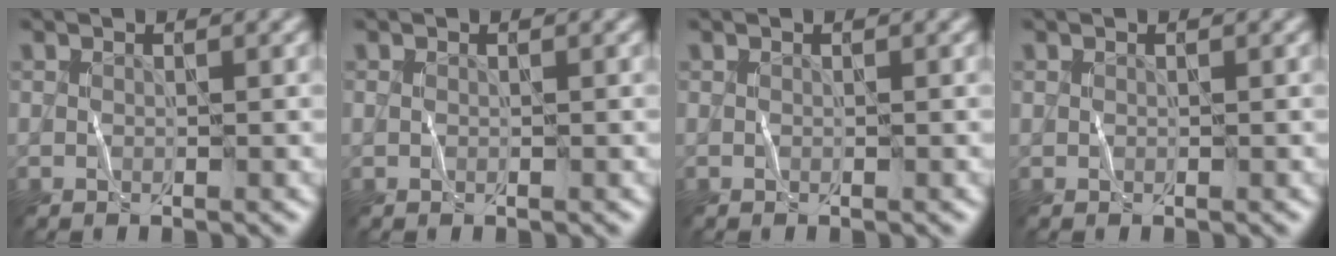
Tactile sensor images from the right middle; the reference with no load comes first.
{"total": 0.0}
{"total": 0.0}
{"total": 0.0}